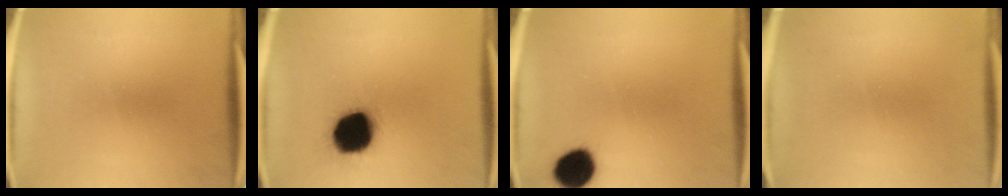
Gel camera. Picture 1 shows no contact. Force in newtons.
{"total": 18.9}
{"total": 9.6}
{"total": 1.1}